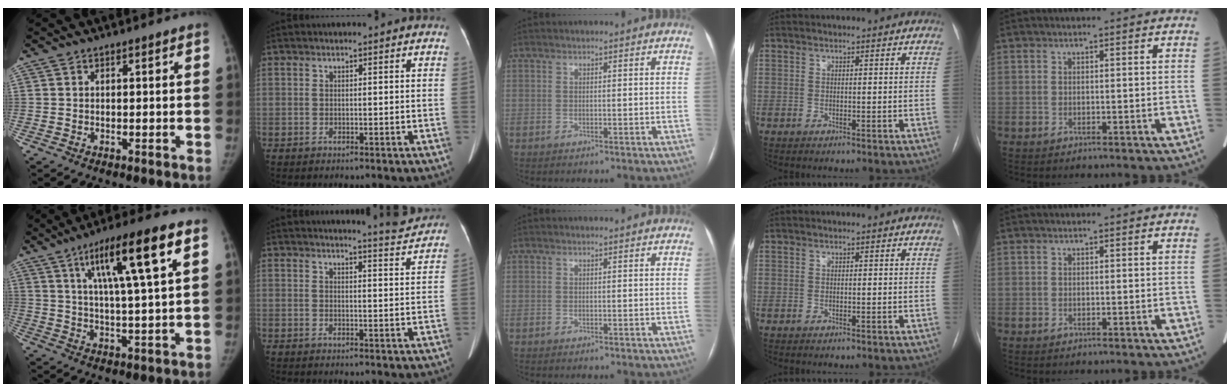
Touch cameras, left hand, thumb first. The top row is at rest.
{"thumb": {"total": 15.3, "force": [6.8, 2.0, 13.6], "torque": [-0.225, -0.010, 0.113]}, "index": {"total": 4.4, "force": [4.3, -0.9, 0.2], "torque": [-0.014, -0.022, 0.049]}}